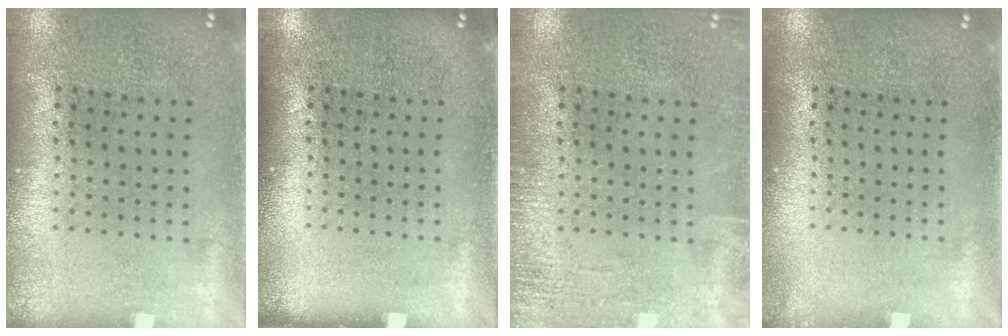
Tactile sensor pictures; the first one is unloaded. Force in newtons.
{"total": 0.0}
{"total": 1.9, "press": 1.9, "slide": 0.2}
{"total": 0.7, "press": 0.7, "slide": 0.1}